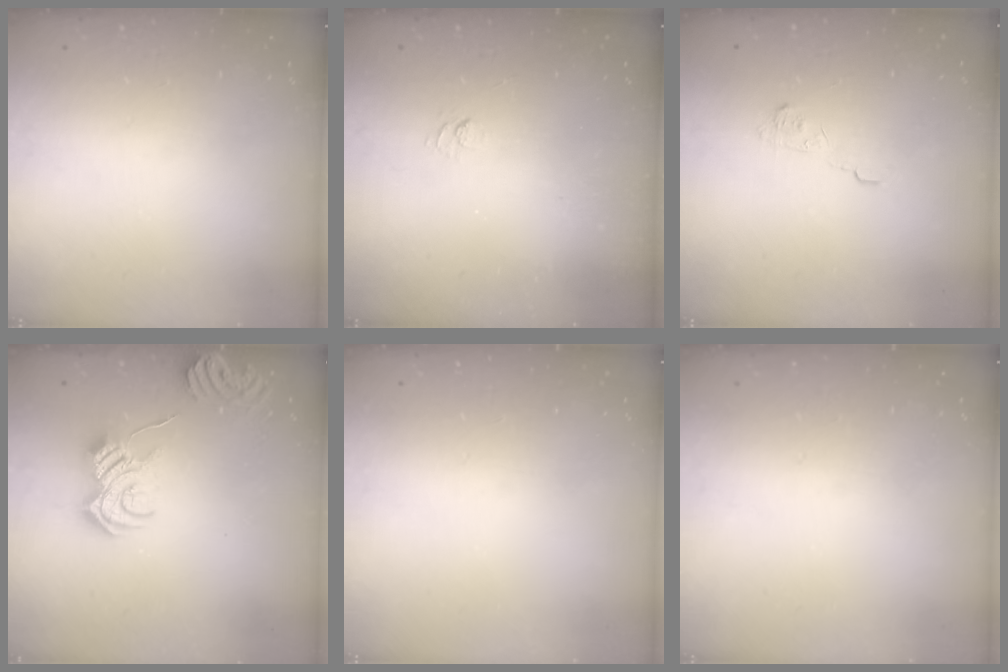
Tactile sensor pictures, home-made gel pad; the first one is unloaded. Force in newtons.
{"total": 2.5, "press": 2.0, "slide": 1.4}
{"total": 6.2, "press": 6.2, "slide": 0.5}
{"total": 11.9, "press": 11.9, "slide": 0.7}
{"total": 0.0}
{"total": 0.0}